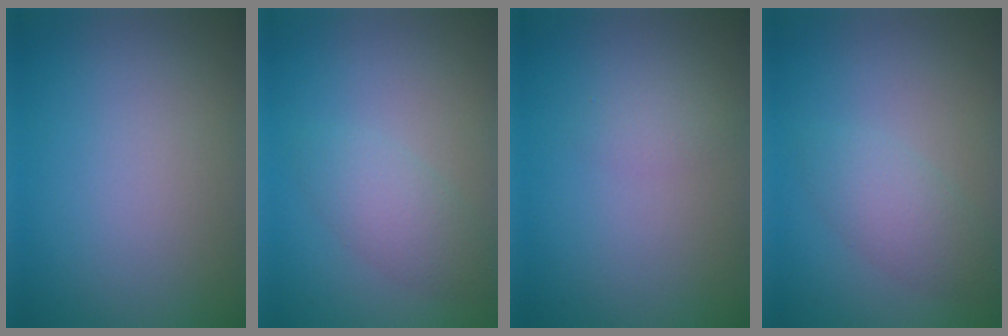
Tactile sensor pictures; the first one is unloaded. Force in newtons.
{"total": 2.7, "press": 2.7, "slide": 0.0}
{"total": 1.0, "press": 1.0, "slide": 0.2}
{"total": 2.7, "press": 2.7, "slide": 0.0}